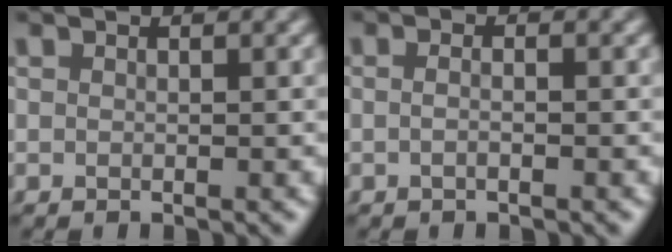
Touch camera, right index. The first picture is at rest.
{"total": 1.1, "force": [-0.7, 0.0, 0.9], "torque": [-0.019, 0.006, -0.017]}